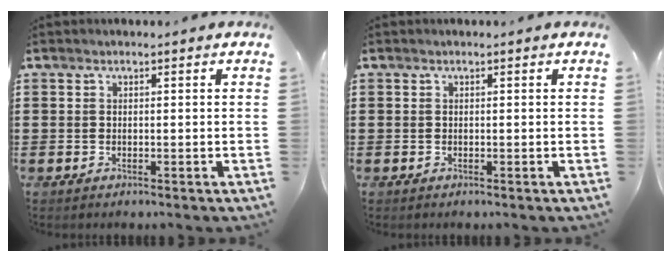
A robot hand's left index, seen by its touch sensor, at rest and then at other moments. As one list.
[{"total": 0.0}]